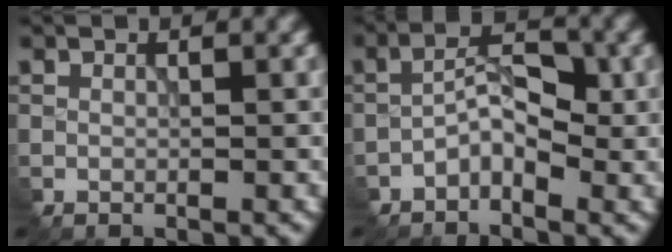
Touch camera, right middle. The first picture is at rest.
{"total": 3.4, "force": [-1.6, 1.6, 2.5], "torque": [-0.037, 0.011, -0.031]}